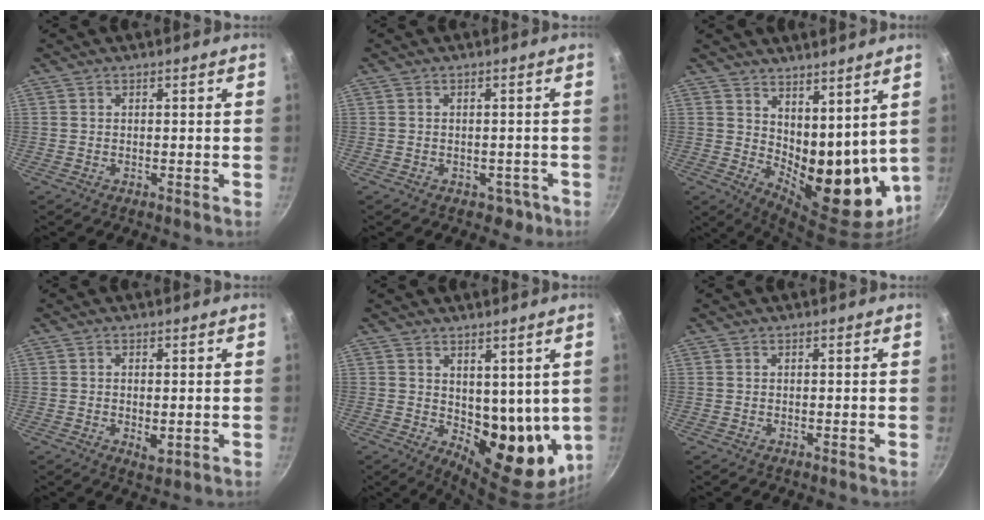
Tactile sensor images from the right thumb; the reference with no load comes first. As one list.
[{"total": 3.0, "force": [-1.3, 2.4, 1.1], "torque": [0.009, 0.020, 0.001]}, {"total": 16.0, "force": [7.0, 8.2, 11.9], "torque": [-0.140, -0.065, 0.131]}, {"total": 2.8, "force": [-0.4, 1.5, 2.4], "torque": [-0.040, -0.008, -0.004]}, {"total": 13.4, "force": [1.6, 7.8, 10.8], "torque": [-0.101, -0.044, 0.040]}, {"total": 0.0}]